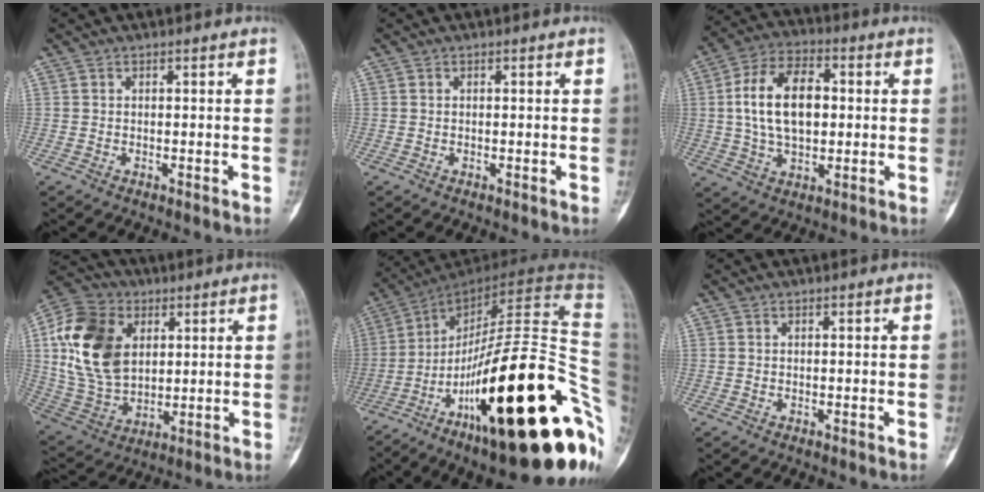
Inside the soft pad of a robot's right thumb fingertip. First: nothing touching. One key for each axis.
{"total": 0.0}
{"total": 14.6, "fx": 1.4, "fy": 8.7, "fz": 11.7, "tx": -0.198, "ty": 0.015, "tz": 0.022}
{"total": 19.5, "fx": 4.8, "fy": 13.7, "fz": 13.0, "tx": -0.242, "ty": -0.006, "tz": 0.095}
{"total": 39.9, "fx": -12.5, "fy": 10.2, "fz": 36.5, "tx": -0.468, "ty": 0.067, "tz": -0.192}
{"total": 0.0}